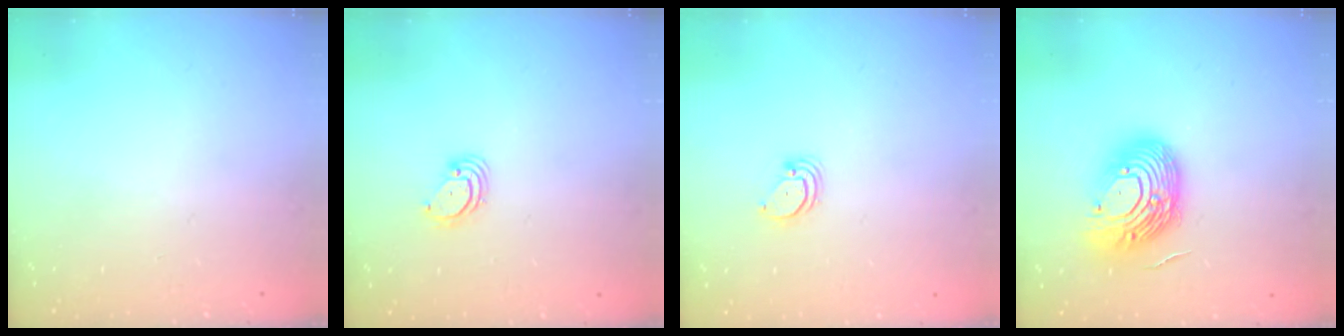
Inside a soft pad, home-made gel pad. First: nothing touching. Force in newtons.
{"total": 4.1, "press": 4.0, "slide": 0.3}
{"total": 2.0, "press": 2.0, "slide": 0.1}
{"total": 16.3, "press": 16.2, "slide": 2.1}